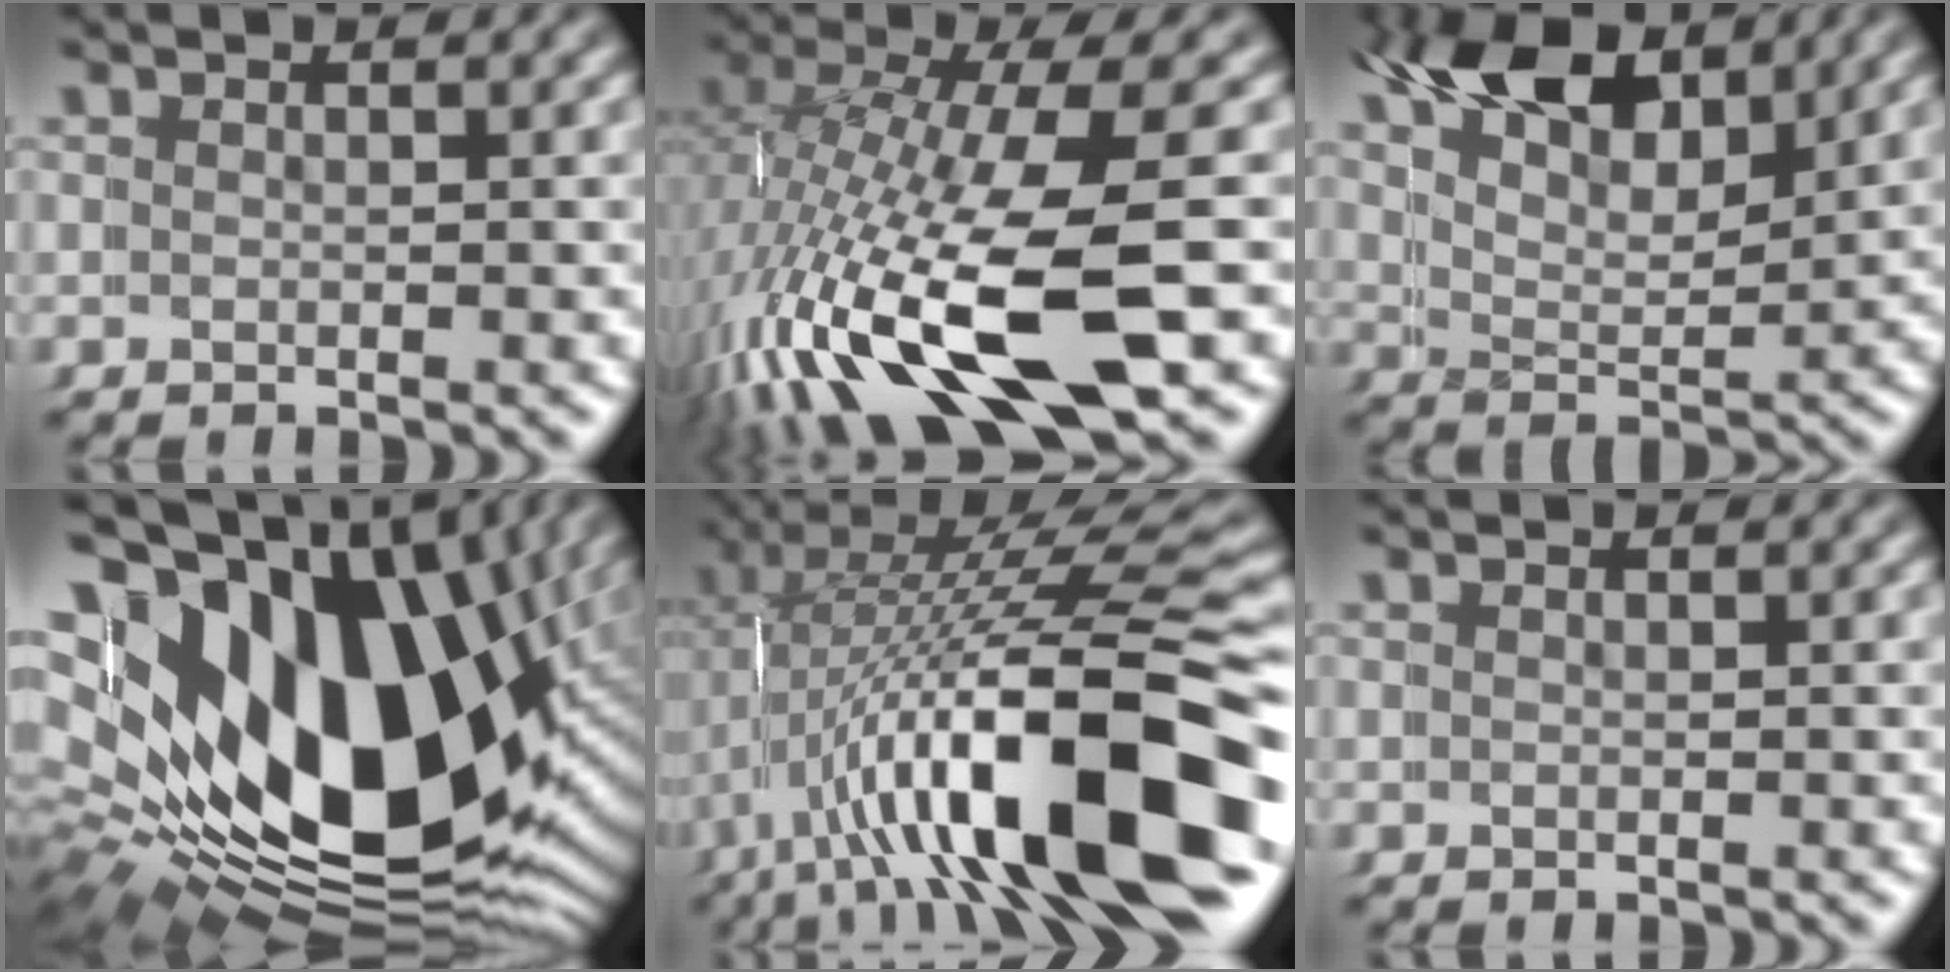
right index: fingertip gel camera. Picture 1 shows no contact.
{"total": 10.9, "force": [-3.1, 4.0, 9.6], "torque": [-0.208, -0.036, -0.031]}
{"total": 9.6, "force": [6.7, 4.9, 4.8], "torque": [-0.109, -0.001, 0.102]}
{"total": 24.9, "force": [0.4, 16.4, 18.7], "torque": [-0.331, -0.038, 0.016]}
{"total": 15.7, "force": [-3.0, 5.2, 14.5], "torque": [-0.221, 0.004, -0.035]}
{"total": 0.0}